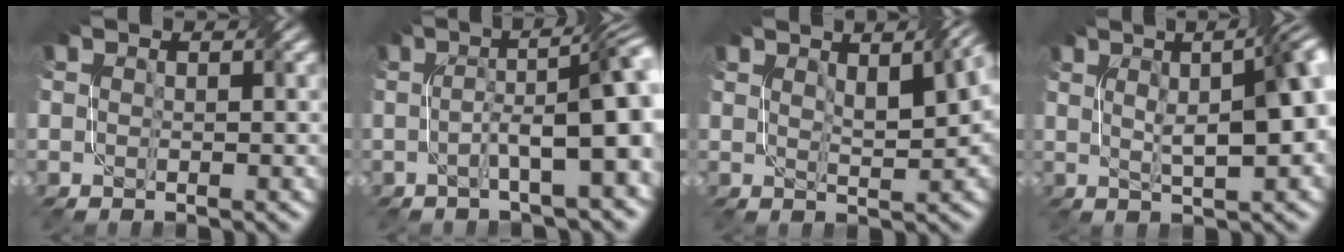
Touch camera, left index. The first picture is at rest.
{"total": 7.7, "force": [-0.5, 1.6, 7.6], "torque": [-0.108, 0.023, -0.014]}
{"total": 5.3, "force": [2.3, 1.4, 4.6], "torque": [-0.057, 0.010, 0.036]}
{"total": 9.8, "force": [1.6, 3.1, 9.1], "torque": [-0.095, 0.024, 0.013]}